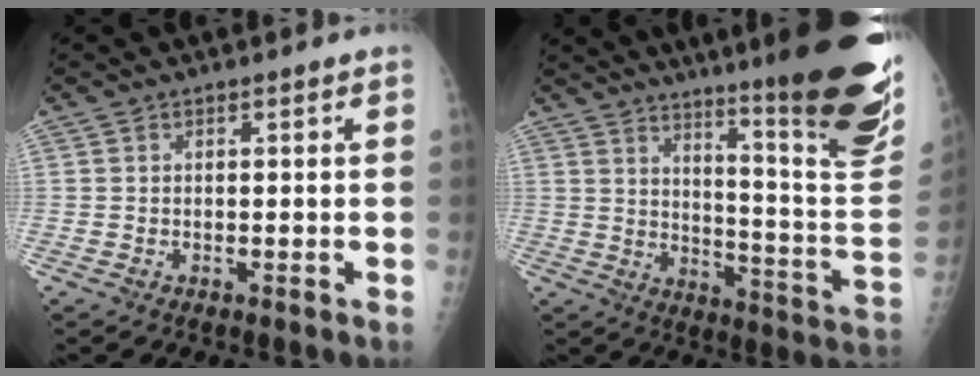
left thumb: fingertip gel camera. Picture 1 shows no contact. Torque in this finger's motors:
{"motor_torque": [3.82, 1.19, 1.46, -1.31, 0.32]}